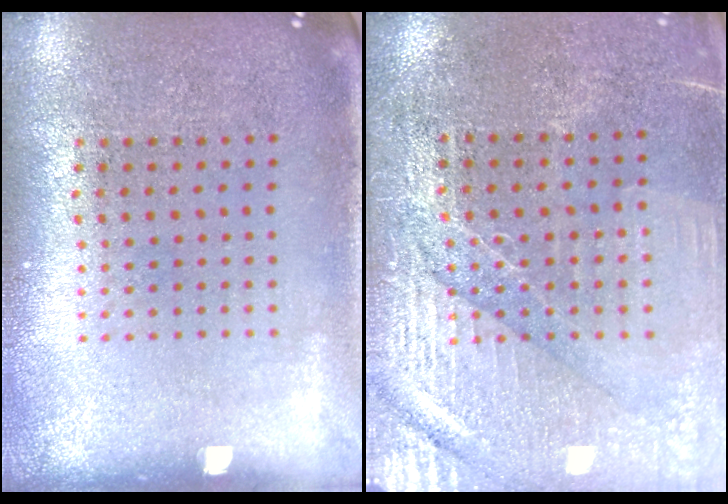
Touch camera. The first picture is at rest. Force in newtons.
{"total": 3.0, "press": 2.9, "slide": 0.9}